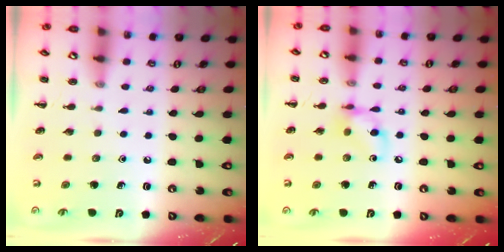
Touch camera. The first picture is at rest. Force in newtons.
{"total": 8.1, "press": 8.1, "slide": 0.7}